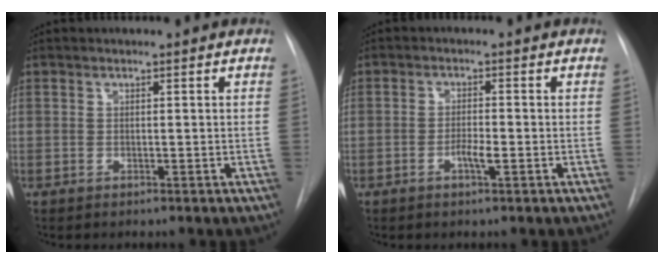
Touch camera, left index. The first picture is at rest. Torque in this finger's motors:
{"motor_torque": [0.15, 0.25, 0.04, 0.01]}